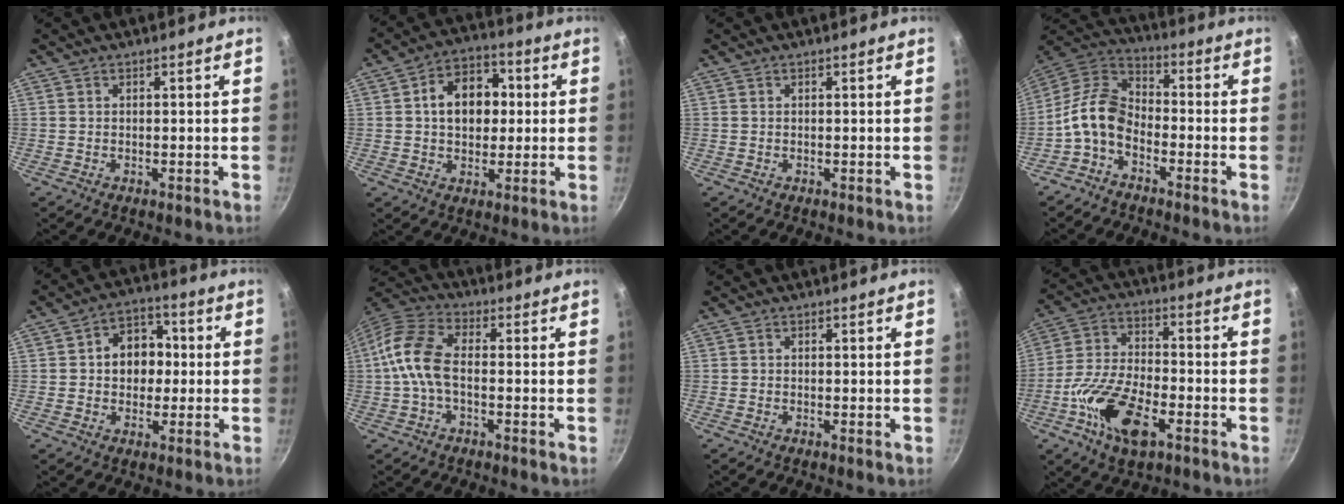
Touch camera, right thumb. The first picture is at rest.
{"total": 11.2, "force": [1.3, 8.2, 7.5], "torque": [-0.076, 0.016, 0.009]}
{"total": 0.0}
{"total": 9.9, "force": [-4.0, 6.3, 6.5], "torque": [-0.125, 0.060, -0.100]}
{"total": 9.1, "force": [0.5, 7.3, 5.5], "torque": [-0.033, 0.015, -0.002]}
{"total": 10.1, "force": [-1.1, 5.4, 8.5], "torque": [-0.174, 0.032, -0.041]}
{"total": 0.0}
{"total": 14.6, "force": [-5.9, 6.9, 11.5], "torque": [-0.217, 0.027, -0.119]}